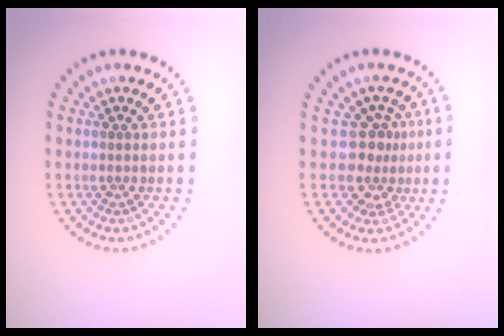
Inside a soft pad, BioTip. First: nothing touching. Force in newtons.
{"total": 2.9, "press": 2.0, "slide": 2.0}